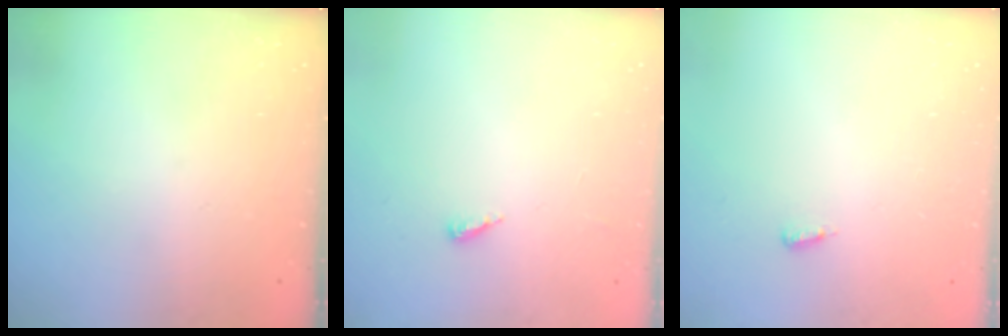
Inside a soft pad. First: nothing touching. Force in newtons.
{"total": 2.8, "press": 2.8, "slide": 0.2}
{"total": 3.6, "press": 2.7, "slide": 2.4}